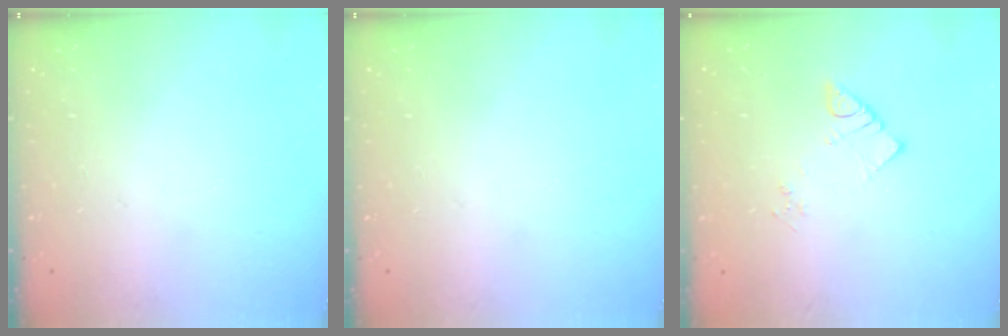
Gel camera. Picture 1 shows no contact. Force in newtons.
{"total": 0.0}
{"total": 3.3, "press": 3.3, "slide": 0.1}